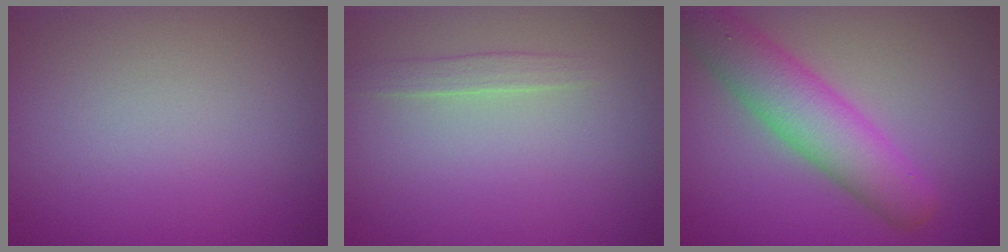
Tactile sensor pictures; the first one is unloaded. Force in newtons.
{"total": 1.1, "press": 1.1, "slide": 0.2}
{"total": 6.2, "press": 6.2, "slide": 0.3}